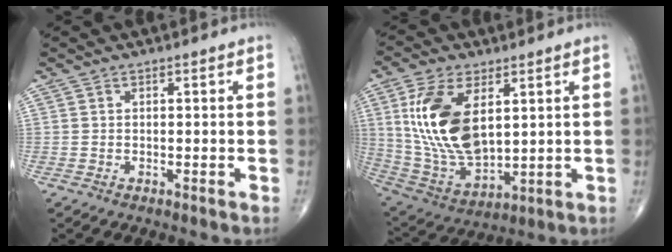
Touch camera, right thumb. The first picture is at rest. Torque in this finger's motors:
{"motor_torque": [-0.47, 1.09, 1.45, 0.53, 0.26]}